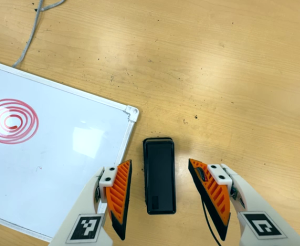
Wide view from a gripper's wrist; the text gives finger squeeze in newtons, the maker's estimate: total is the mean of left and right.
{"total": 0.0}